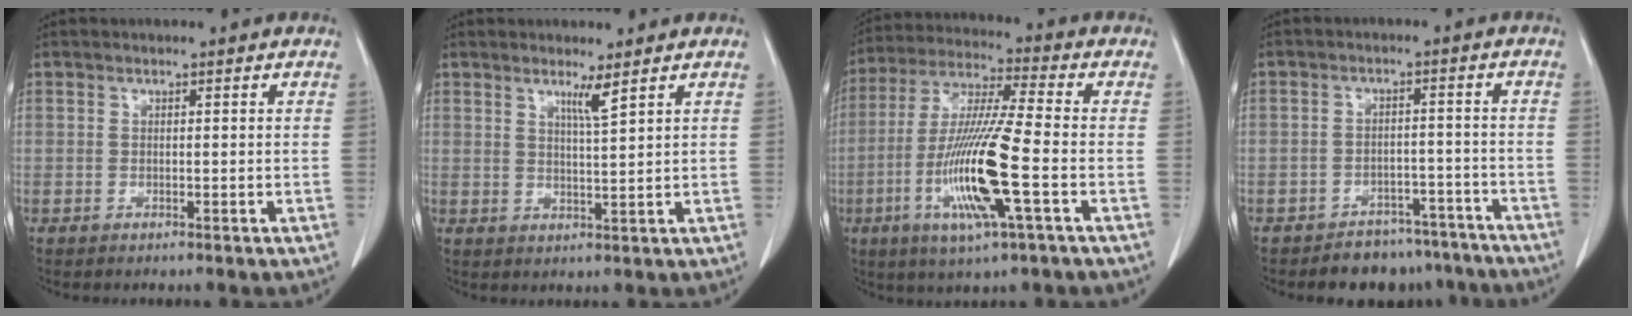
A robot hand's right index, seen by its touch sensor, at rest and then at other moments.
{"total": 2.8, "force": [1.9, -0.6, 2.0], "torque": [-0.036, -0.011, 0.036]}
{"total": 14.5, "force": [-4.2, 0.5, 13.9], "torque": [-0.283, -0.018, -0.081]}
{"total": 8.4, "force": [-7.3, 4.2, 0.6], "torque": [0.024, 0.022, -0.093]}